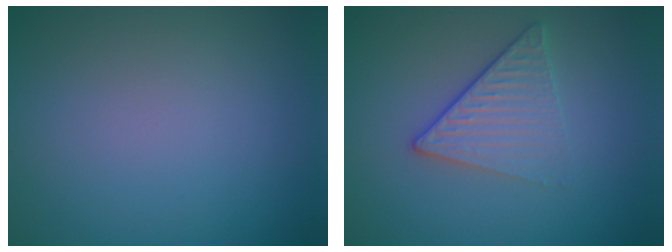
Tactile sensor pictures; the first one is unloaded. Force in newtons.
{"total": 3.3, "press": 2.8, "slide": 1.8}